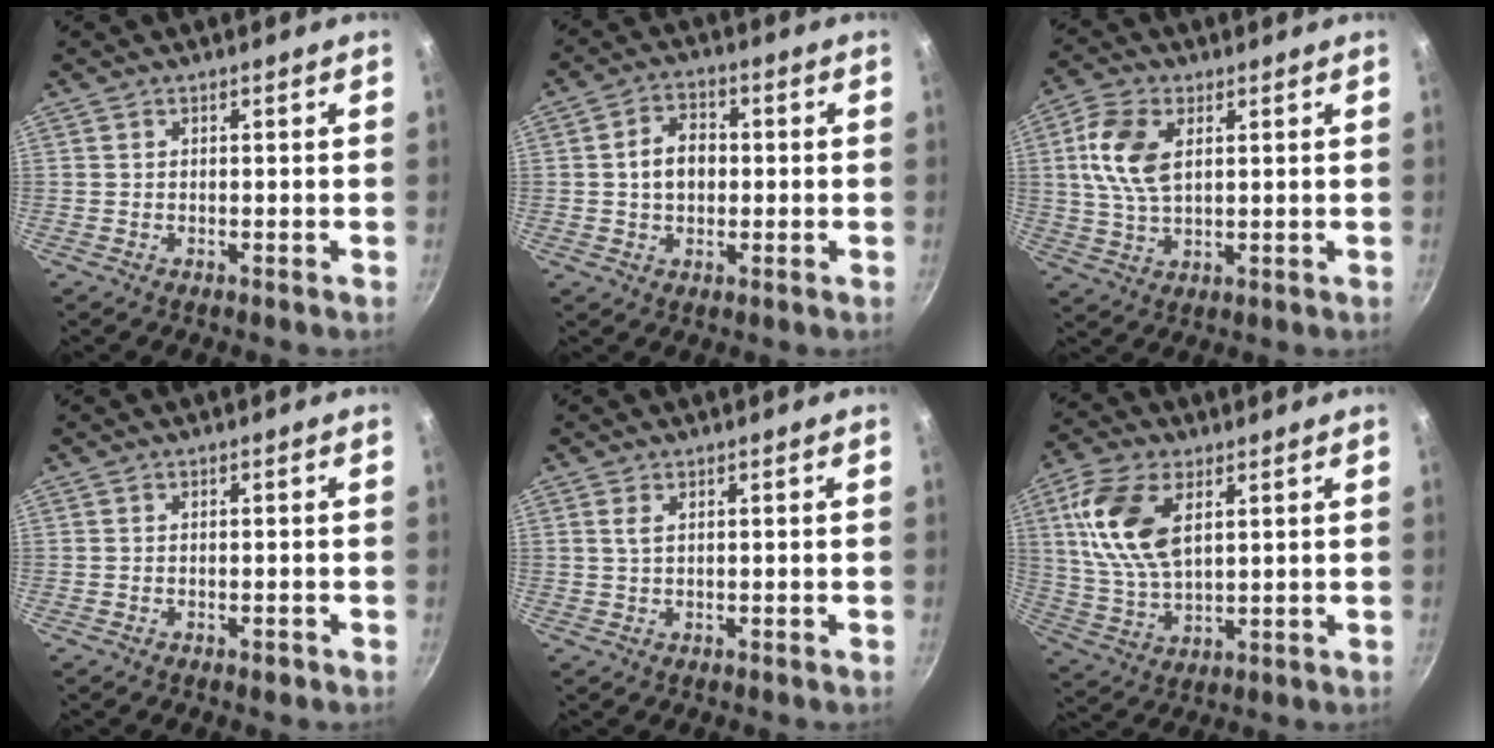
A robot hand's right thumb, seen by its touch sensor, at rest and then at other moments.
{"total": 7.1, "force": [0.1, 5.1, 4.9], "torque": [-0.056, 0.017, -0.004]}
{"total": 10.0, "force": [2.5, 5.7, 7.8], "torque": [-0.151, 0.002, 0.046]}
{"total": 1.1, "force": [-0.6, 0.6, 0.7], "torque": [-0.012, 0.003, -0.008]}
{"total": 1.5, "force": [0.6, 0.6, 1.3], "torque": [-0.027, -0.002, 0.012]}
{"total": 14.2, "force": [4.8, 7.6, 11.0], "torque": [-0.213, -0.010, 0.099]}